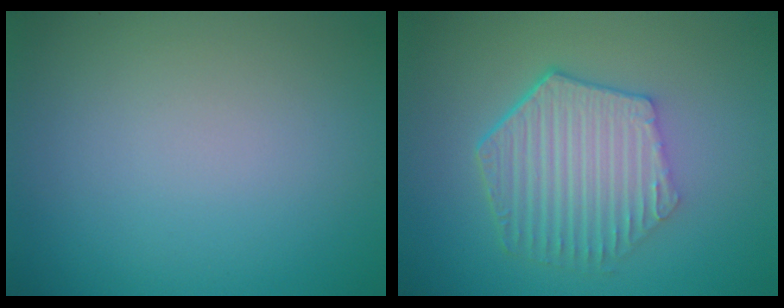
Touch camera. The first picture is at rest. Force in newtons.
{"total": 6.0, "press": 4.5, "slide": 4.0}